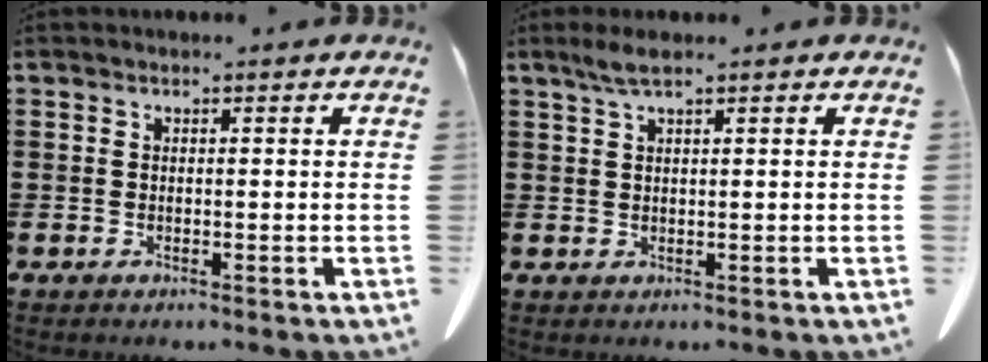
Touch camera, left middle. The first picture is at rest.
{"total": 2.3, "force": [1.5, 0.2, 1.7], "torque": [-0.037, 0.001, 0.028]}